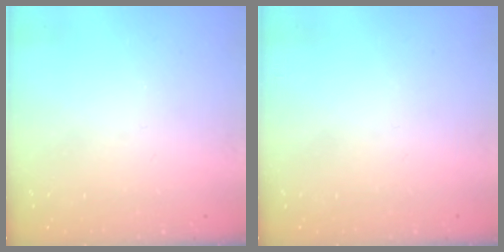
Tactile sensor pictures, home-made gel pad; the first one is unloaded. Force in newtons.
{"total": 1.8, "press": 1.7, "slide": 0.1}